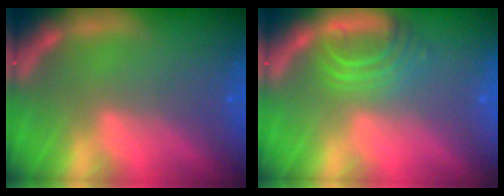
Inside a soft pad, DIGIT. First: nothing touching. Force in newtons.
{"total": 4.0}